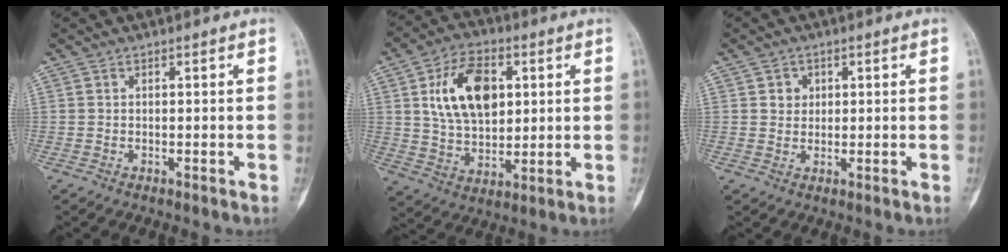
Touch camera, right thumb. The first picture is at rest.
{"total": 15.2, "force": [4.0, 9.5, 11.2], "torque": [-0.166, -0.008, 0.073]}
{"total": 2.6, "force": [0.8, 2.3, 0.8], "torque": [0.003, -0.002, 0.011]}